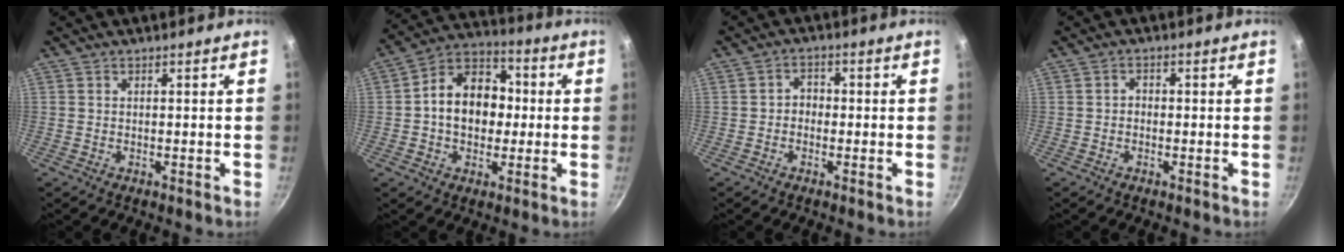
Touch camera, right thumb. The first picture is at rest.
{"total": 13.8, "force": [0.0, 10.5, 9.0], "torque": [-0.100, 0.029, -0.019]}
{"total": 2.6, "force": [-0.8, 2.2, 1.2], "torque": [-0.004, 0.014, -0.018]}
{"total": 1.3, "force": [-0.5, 1.0, 0.6], "torque": [-0.008, 0.008, -0.009]}